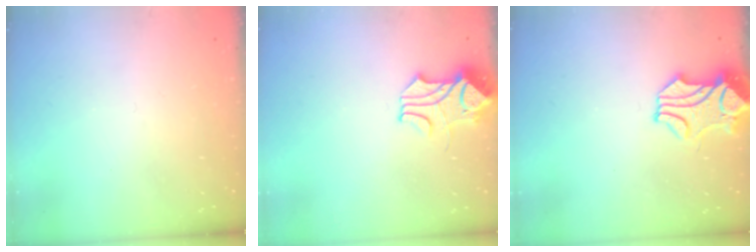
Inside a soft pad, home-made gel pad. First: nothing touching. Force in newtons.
{"total": 1.9, "press": 1.8, "slide": 0.7}
{"total": 0.8, "press": 0.1, "slide": 0.8}